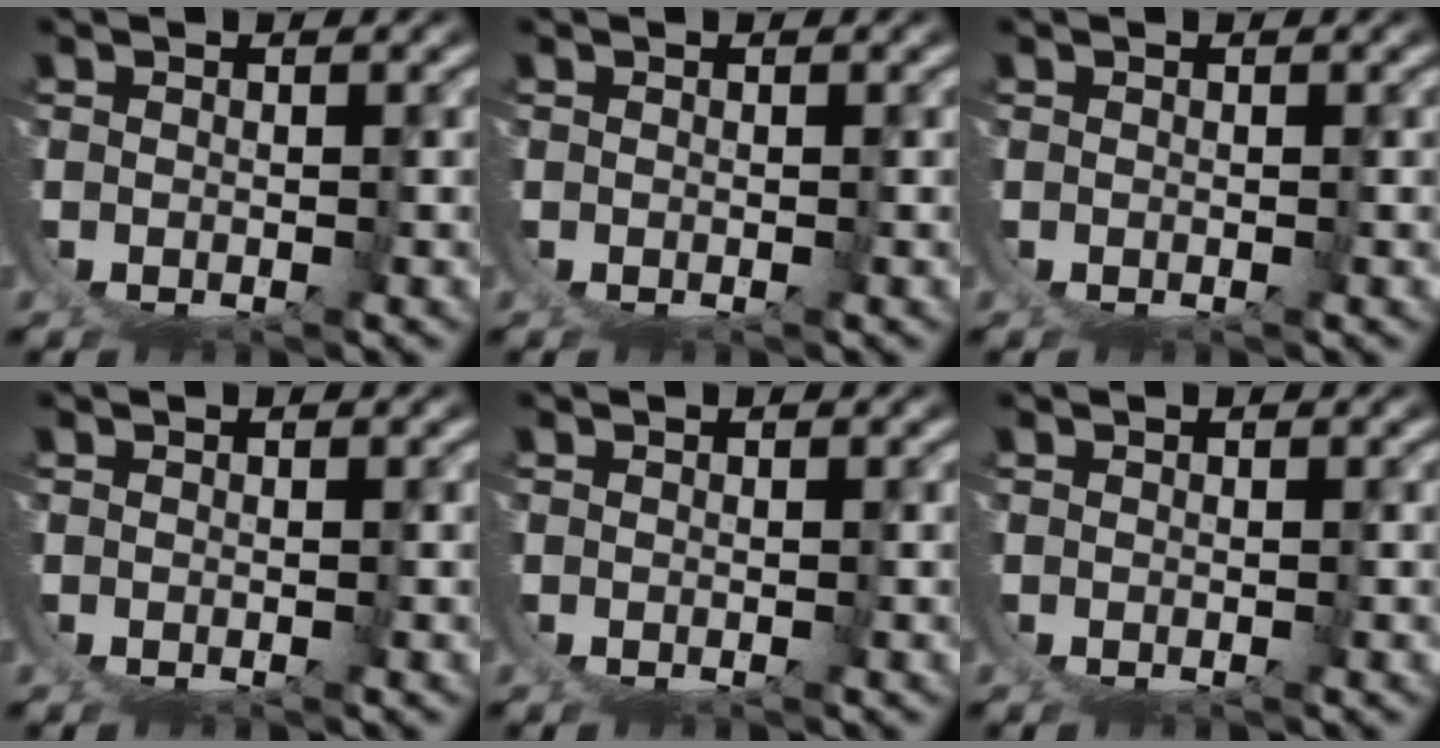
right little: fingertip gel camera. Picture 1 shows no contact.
{"total": 0.0}
{"total": 0.0}
{"total": 0.0}
{"total": 0.0}
{"total": 0.0}